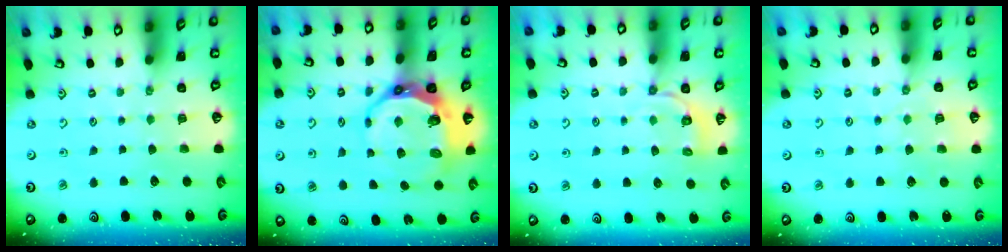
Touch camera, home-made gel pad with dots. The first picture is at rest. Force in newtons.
{"total": 12.1, "press": 11.3, "slide": 4.1}
{"total": 3.3, "press": 2.8, "slide": 1.7}
{"total": 4.8, "press": 4.7, "slide": 0.7}